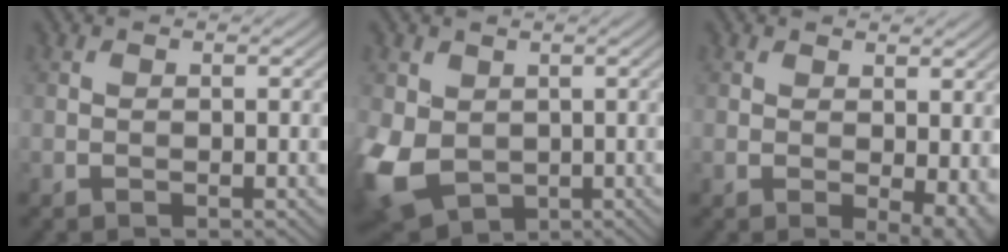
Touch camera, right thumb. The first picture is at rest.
{"total": 9.2, "force": [-0.7, 7.2, 5.7], "torque": [-0.174, -0.023, -0.015]}
{"total": 4.4, "force": [0.2, 2.3, 3.7], "torque": [-0.050, -0.009, 0.008]}